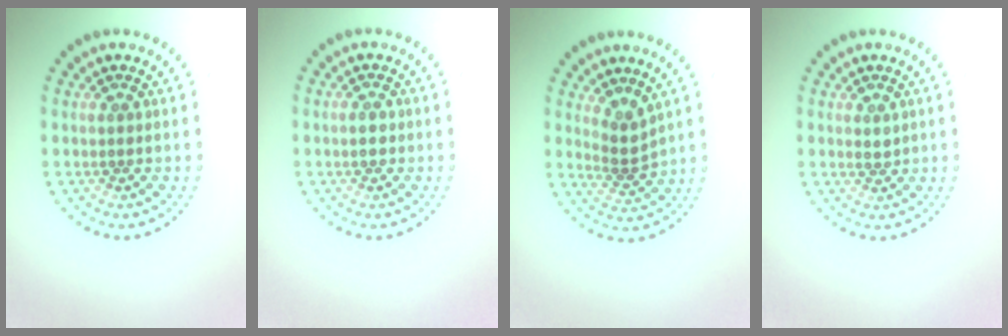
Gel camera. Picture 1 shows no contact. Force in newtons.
{"total": 0.9, "press": 0.9, "slide": 0.0}
{"total": 2.2, "press": 1.5, "slide": 1.6}
{"total": 0.8, "press": 0.7, "slide": 0.2}